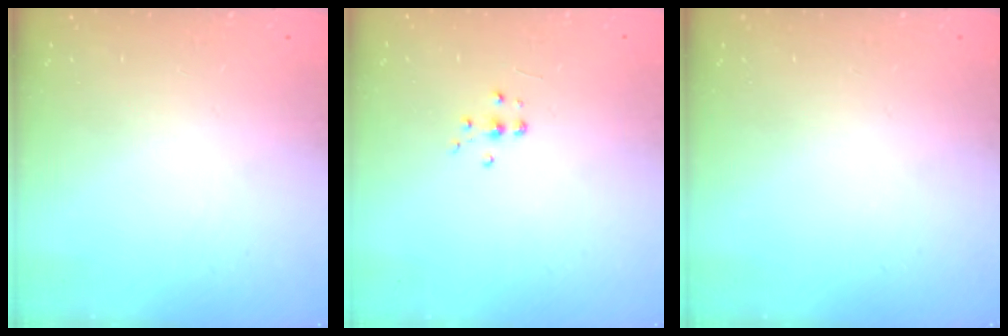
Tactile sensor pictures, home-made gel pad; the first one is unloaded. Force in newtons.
{"total": 5.3, "press": 5.3, "slide": 0.5}
{"total": 0.0}